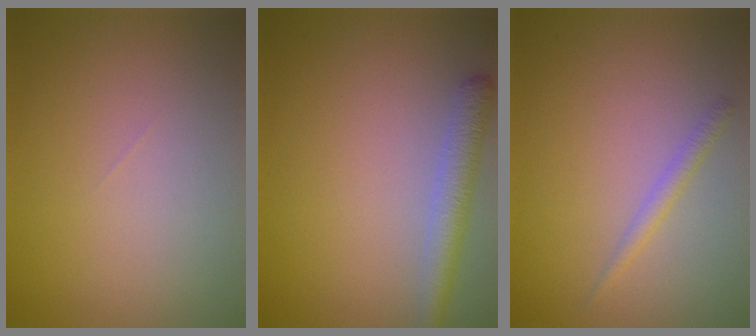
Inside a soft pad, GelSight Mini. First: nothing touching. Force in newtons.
{"total": 3.0, "press": 3.0, "slide": 0.2}
{"total": 1.2, "press": 1.2, "slide": 0.0}